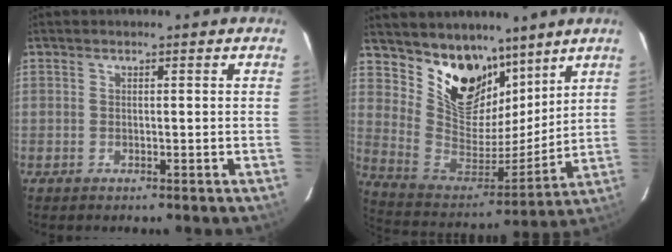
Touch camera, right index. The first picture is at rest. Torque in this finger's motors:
{"motor_torque": [0.30, 0.51, 0.38, 0.07]}